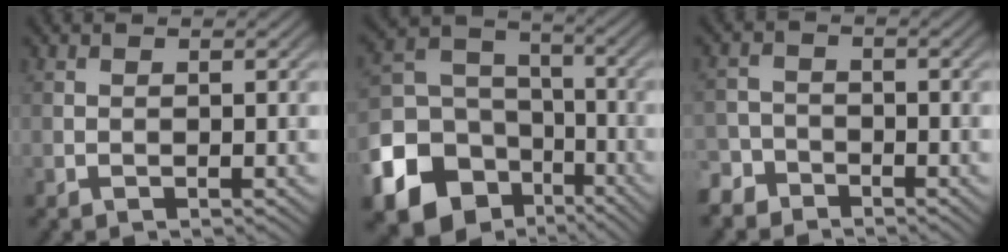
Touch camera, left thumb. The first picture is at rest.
{"total": 16.2, "force": [-7.7, 12.6, 6.7], "torque": [-0.205, -0.048, -0.138]}
{"total": 3.6, "force": [-3.0, 2.0, 0.6], "torque": [-0.010, 0.002, -0.067]}